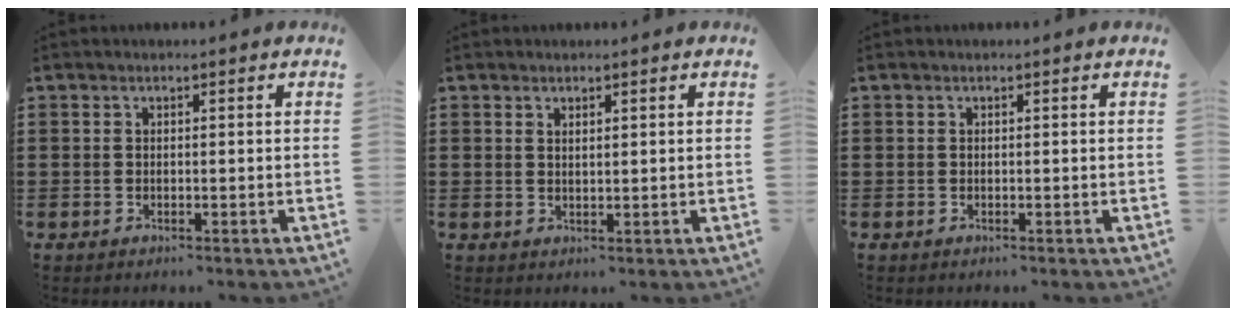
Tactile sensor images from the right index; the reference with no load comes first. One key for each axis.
{"total": 0.9, "fx": 0.9, "fy": 0.3, "fz": 0.3, "tx": -0.005, "ty": 0.002, "tz": 0.015}
{"total": 0.0}